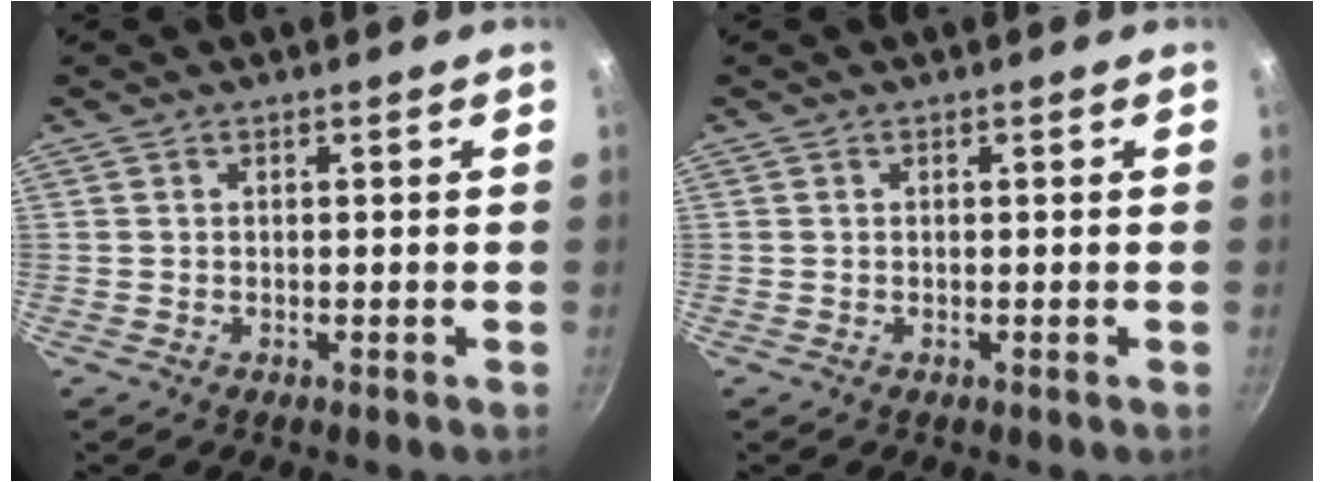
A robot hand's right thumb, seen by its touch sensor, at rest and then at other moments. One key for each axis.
{"total": 0.0}